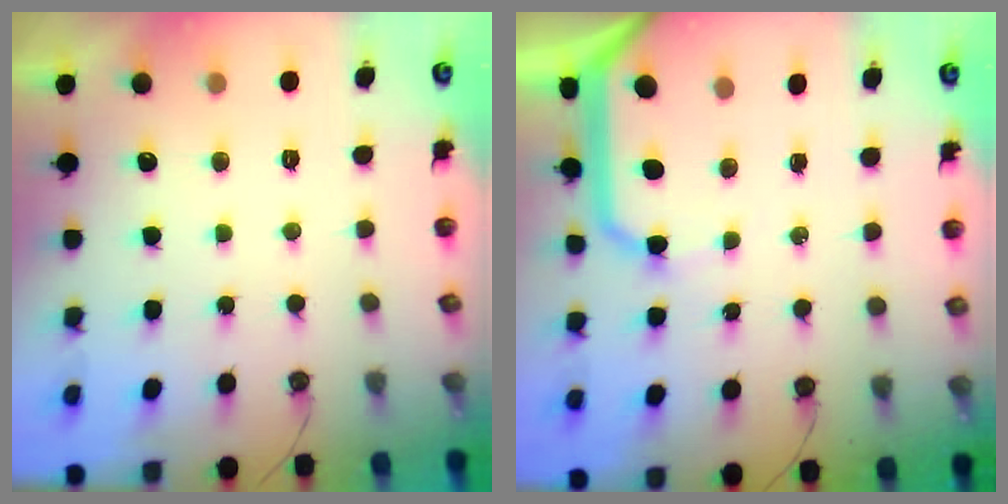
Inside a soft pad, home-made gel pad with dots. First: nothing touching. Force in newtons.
{"total": 10.8, "press": 10.7, "slide": 1.5}